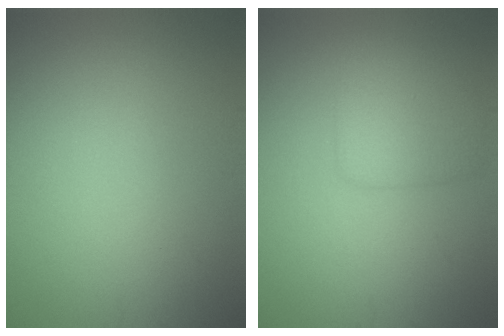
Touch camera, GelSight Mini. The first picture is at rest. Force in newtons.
{"total": 2.8, "press": 2.8, "slide": 0.2}